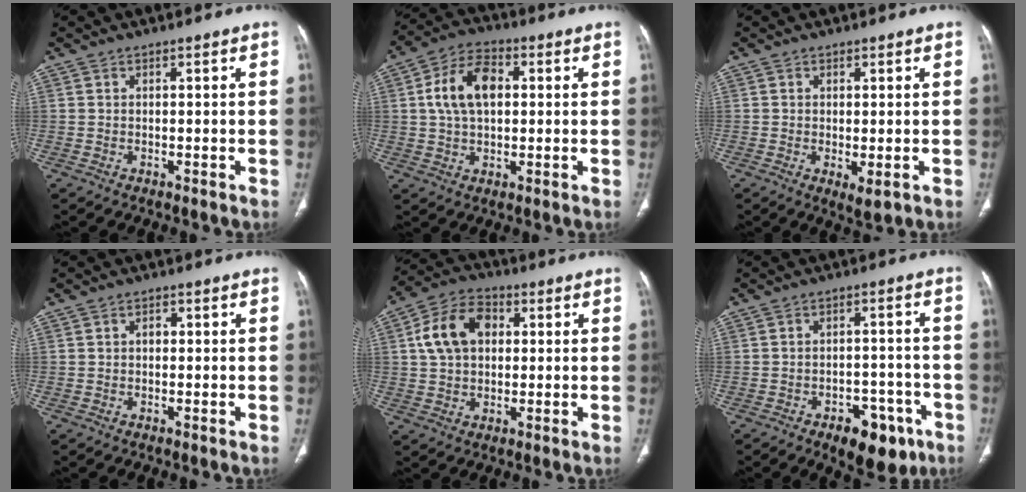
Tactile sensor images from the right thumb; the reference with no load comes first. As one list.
[{"total": 10.9, "force": [1.8, 6.7, 8.4], "torque": [-0.149, 0.017, 0.029]}, {"total": 2.9, "force": [-0.7, 1.0, 2.7], "torque": [-0.048, -0.012, -0.006]}, {"total": 1.3, "force": [0.0, 1.0, 0.9], "torque": [-0.008, 0.005, -0.003]}, {"total": 11.3, "force": [2.2, 7.9, 7.8], "torque": [-0.131, 0.018, 0.033]}, {"total": 10.4, "force": [-5.8, 5.8, 6.5], "torque": [-0.055, 0.034, -0.072]}]